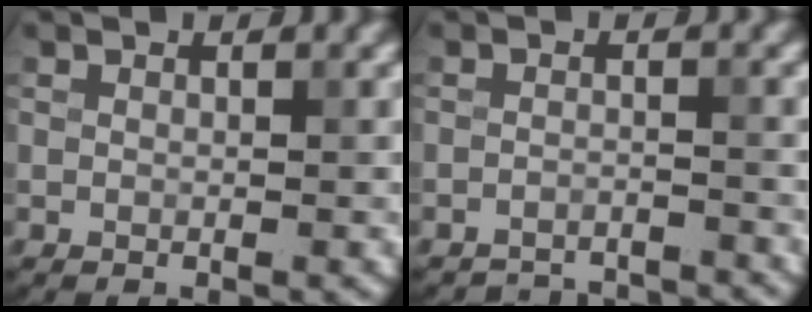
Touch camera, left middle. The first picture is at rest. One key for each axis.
{"total": 4.3, "fx": -4.3, "fy": 0.3, "fz": 0.3, "tx": -0.002, "ty": -0.003, "tz": -0.066}